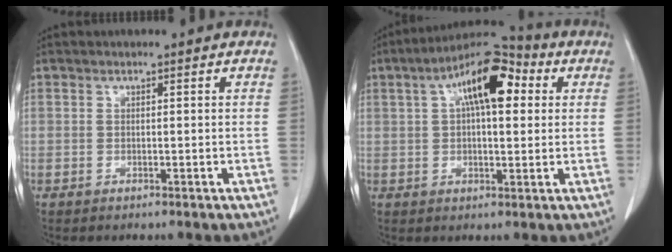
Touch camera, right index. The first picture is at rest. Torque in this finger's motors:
{"motor_torque": [1.03, 0.95, 0.26, 0.14]}